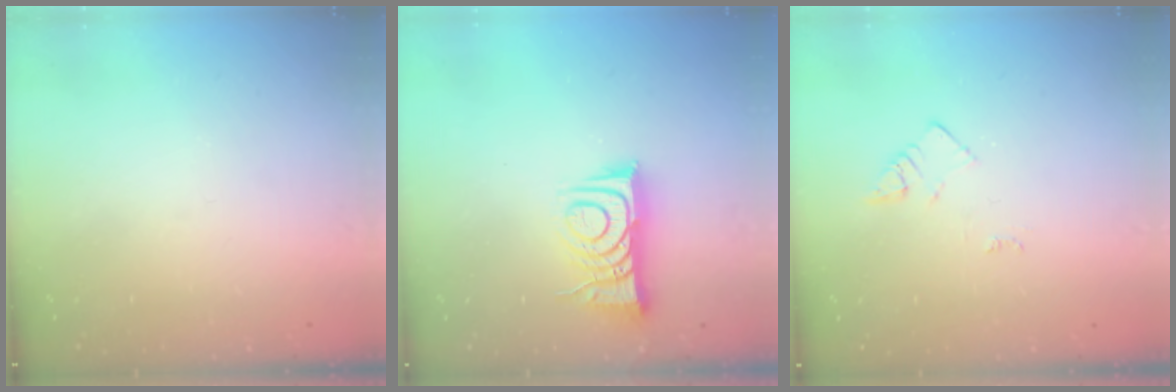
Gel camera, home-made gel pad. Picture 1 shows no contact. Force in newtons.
{"total": 9.8, "press": 9.8, "slide": 1.2}
{"total": 3.1, "press": 3.1, "slide": 0.4}